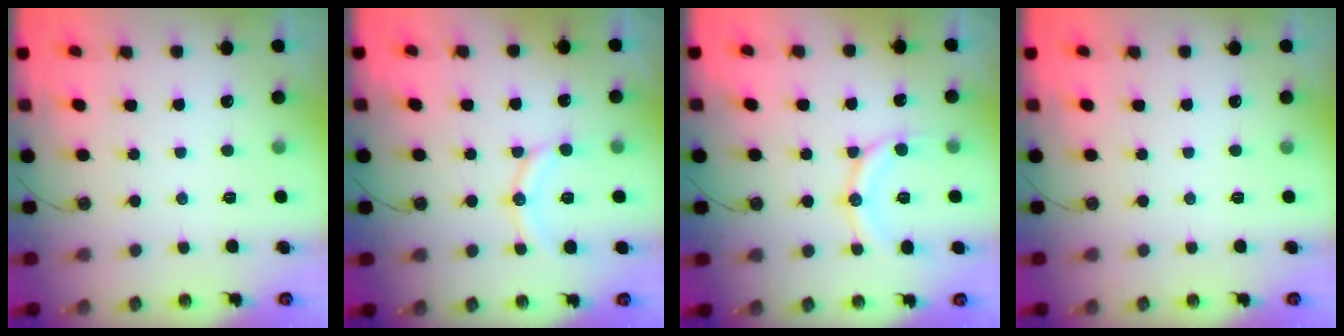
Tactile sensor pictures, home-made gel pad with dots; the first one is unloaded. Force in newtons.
{"total": 11.0, "press": 10.6, "slide": 3.0}
{"total": 12.2, "press": 12.2, "slide": 0.4}
{"total": 0.0}